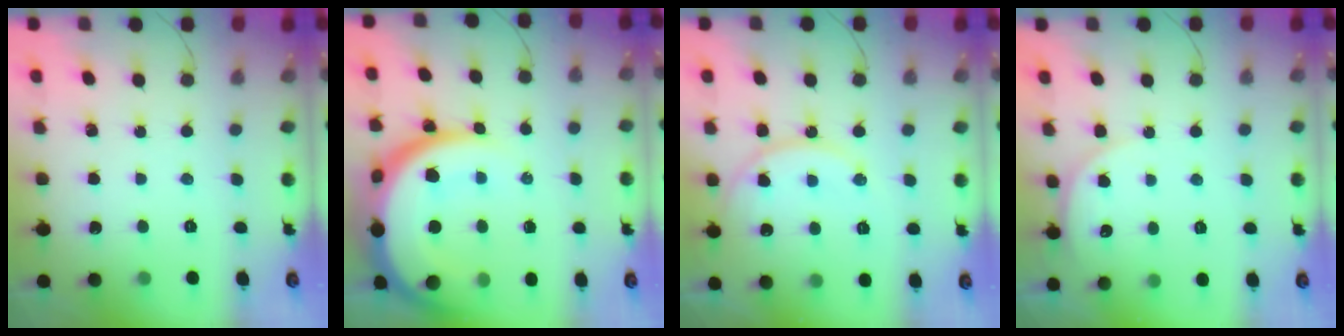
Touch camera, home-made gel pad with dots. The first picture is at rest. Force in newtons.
{"total": 21.9, "press": 21.9, "slide": 1.6}
{"total": 13.8, "press": 13.8, "slide": 1.3}
{"total": 5.1, "press": 5.1, "slide": 0.4}